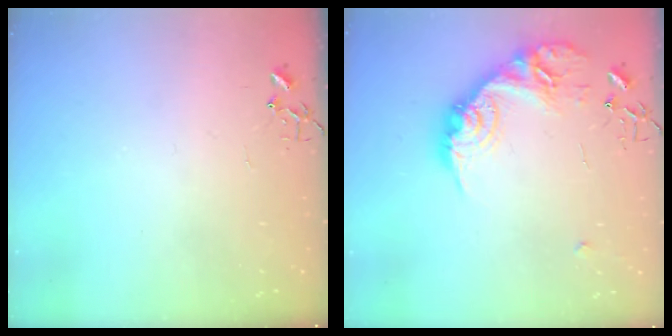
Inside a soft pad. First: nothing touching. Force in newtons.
{"total": 18.9, "press": 18.8, "slide": 1.2}